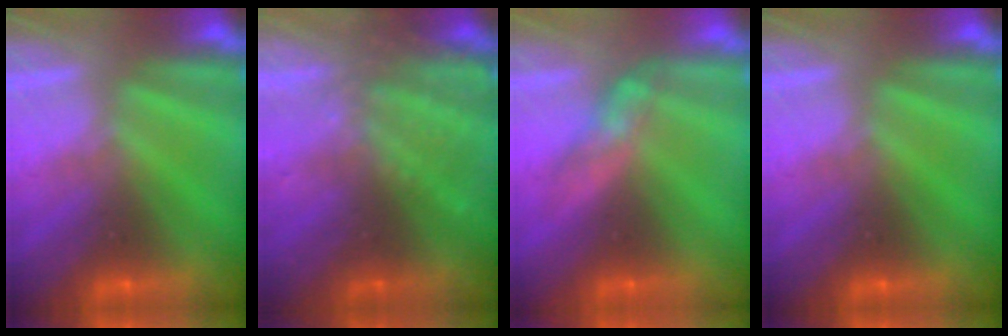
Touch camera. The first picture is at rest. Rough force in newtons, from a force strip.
{"total": 8.5}
{"total": 2.7}
{"total": 0.0}